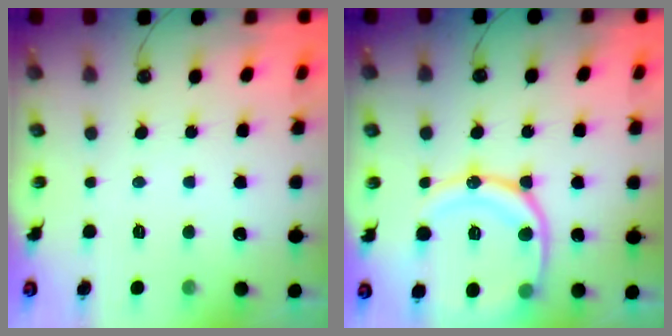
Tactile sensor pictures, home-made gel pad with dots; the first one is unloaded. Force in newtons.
{"total": 17.4, "press": 17.3, "slide": 1.6}